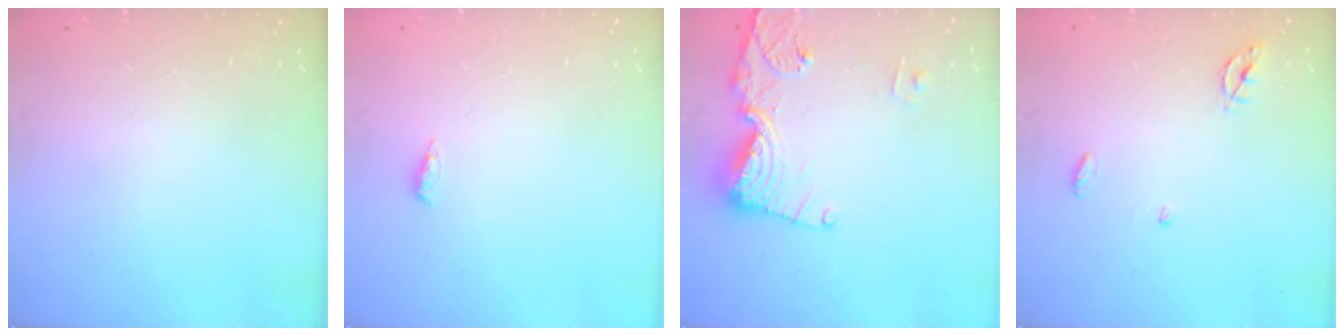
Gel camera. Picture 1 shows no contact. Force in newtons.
{"total": 3.4, "press": 3.0, "slide": 1.7}
{"total": 13.6, "press": 13.5, "slide": 1.8}
{"total": 4.2, "press": 4.2, "slide": 0.3}